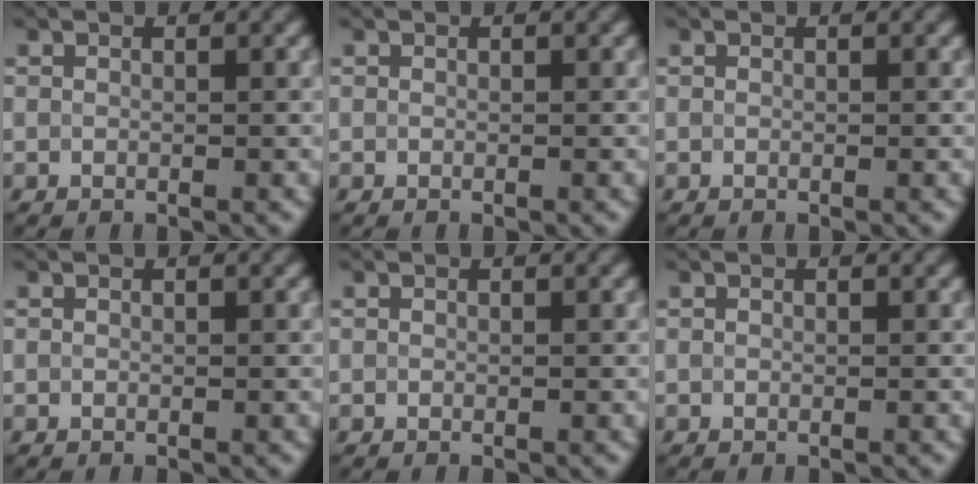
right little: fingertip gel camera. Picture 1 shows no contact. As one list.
[{"total": 0.0}, {"total": 0.0}, {"total": 0.0}, {"total": 0.0}, {"total": 0.0}]